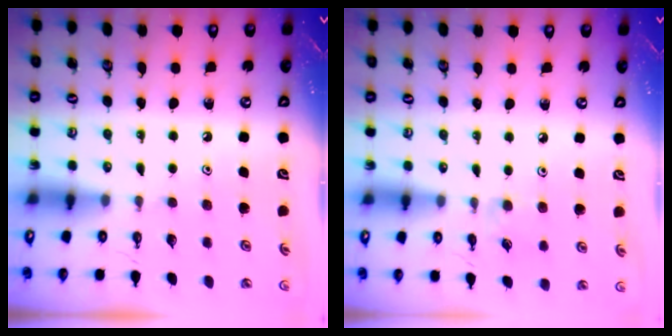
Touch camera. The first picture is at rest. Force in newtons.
{"total": 4.7, "press": 4.7, "slide": 0.8}